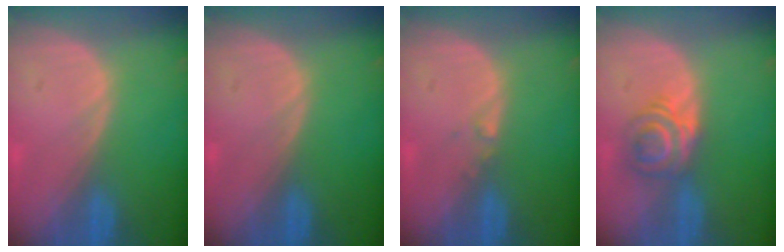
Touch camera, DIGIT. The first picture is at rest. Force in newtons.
{"total": 0.0}
{"total": 0.7, "press": 0.6, "slide": 0.4}
{"total": 6.1, "press": 5.2, "slide": 3.3}